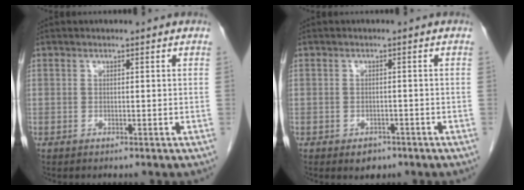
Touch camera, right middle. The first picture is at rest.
{"total": 2.4, "force": [-1.5, 1.6, 1.0], "torque": [-0.009, 0.003, -0.013]}